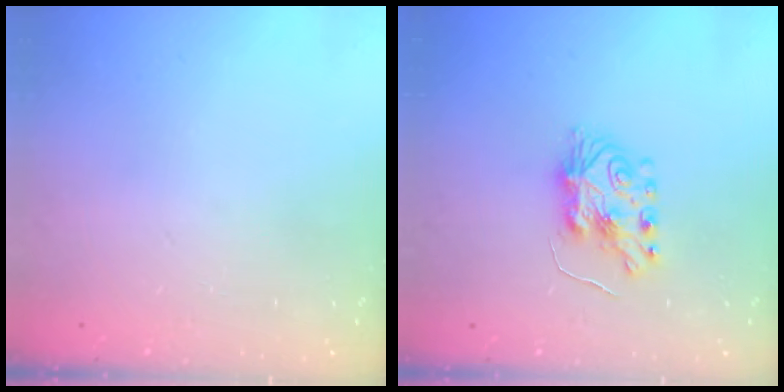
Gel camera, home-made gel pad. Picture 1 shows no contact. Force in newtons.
{"total": 8.7, "press": 8.6, "slide": 0.9}